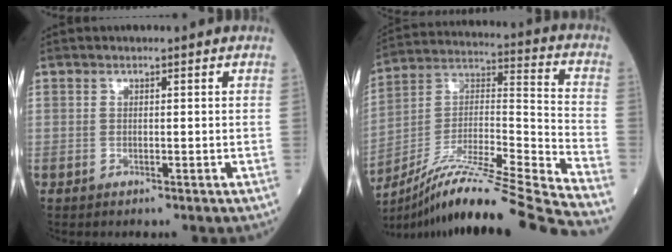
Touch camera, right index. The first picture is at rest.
{"total": 25.9, "force": [-22.0, -1.9, 13.6], "torque": [-0.208, -0.016, -0.371]}